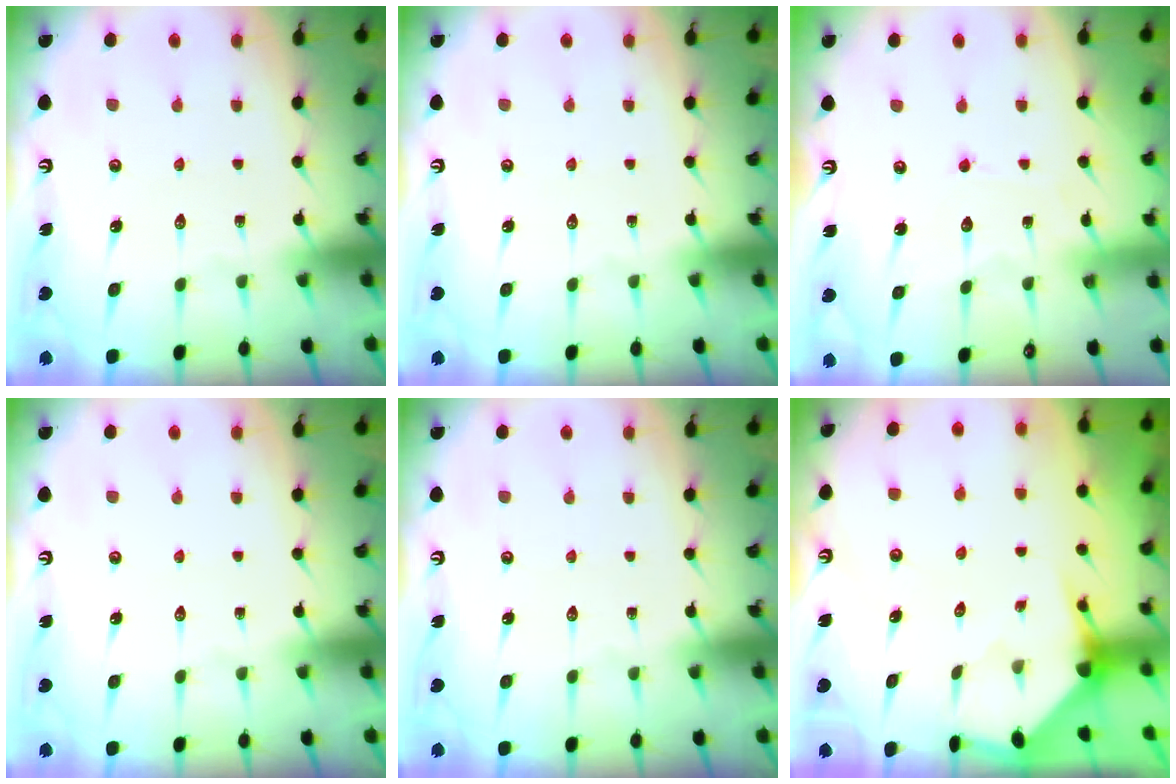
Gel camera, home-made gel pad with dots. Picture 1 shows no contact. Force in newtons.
{"total": 0.0}
{"total": 4.0, "press": 4.0, "slide": 0.3}
{"total": 0.0}
{"total": 0.0}
{"total": 3.4, "press": 3.4, "slide": 0.3}